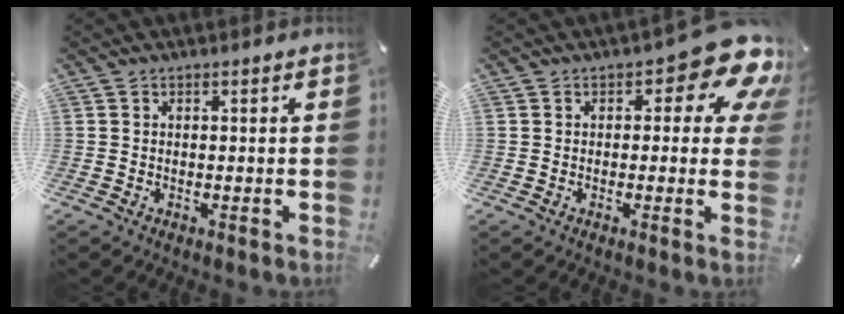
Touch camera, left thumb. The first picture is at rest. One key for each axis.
{"total": 10.6, "fx": 4.9, "fy": 4.8, "fz": 8.1, "tx": -0.097, "ty": -0.027, "tz": 0.080}